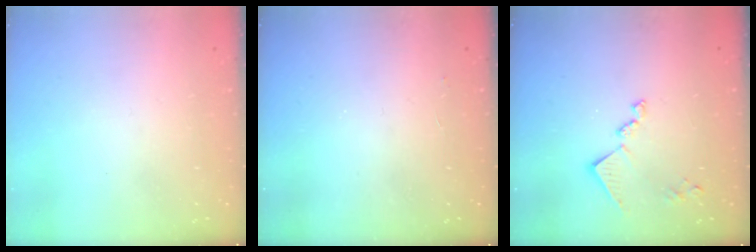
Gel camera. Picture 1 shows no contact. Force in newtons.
{"total": 2.1, "press": 2.0, "slide": 0.4}
{"total": 11.0, "press": 11.0, "slide": 0.2}